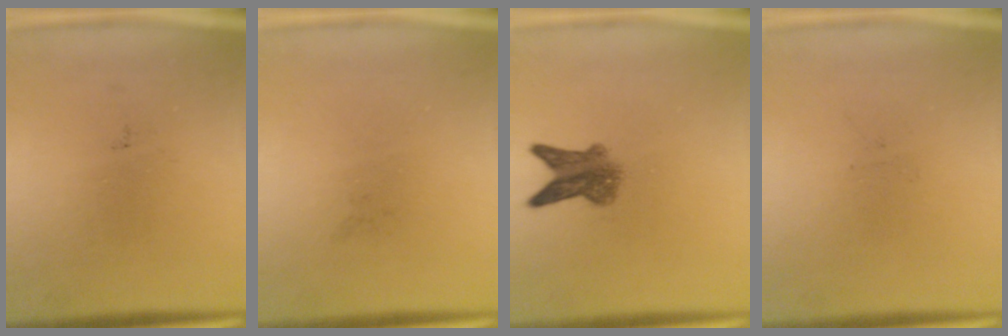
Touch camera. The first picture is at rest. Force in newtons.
{"total": 0.0}
{"total": 5.0}
{"total": 0.0}